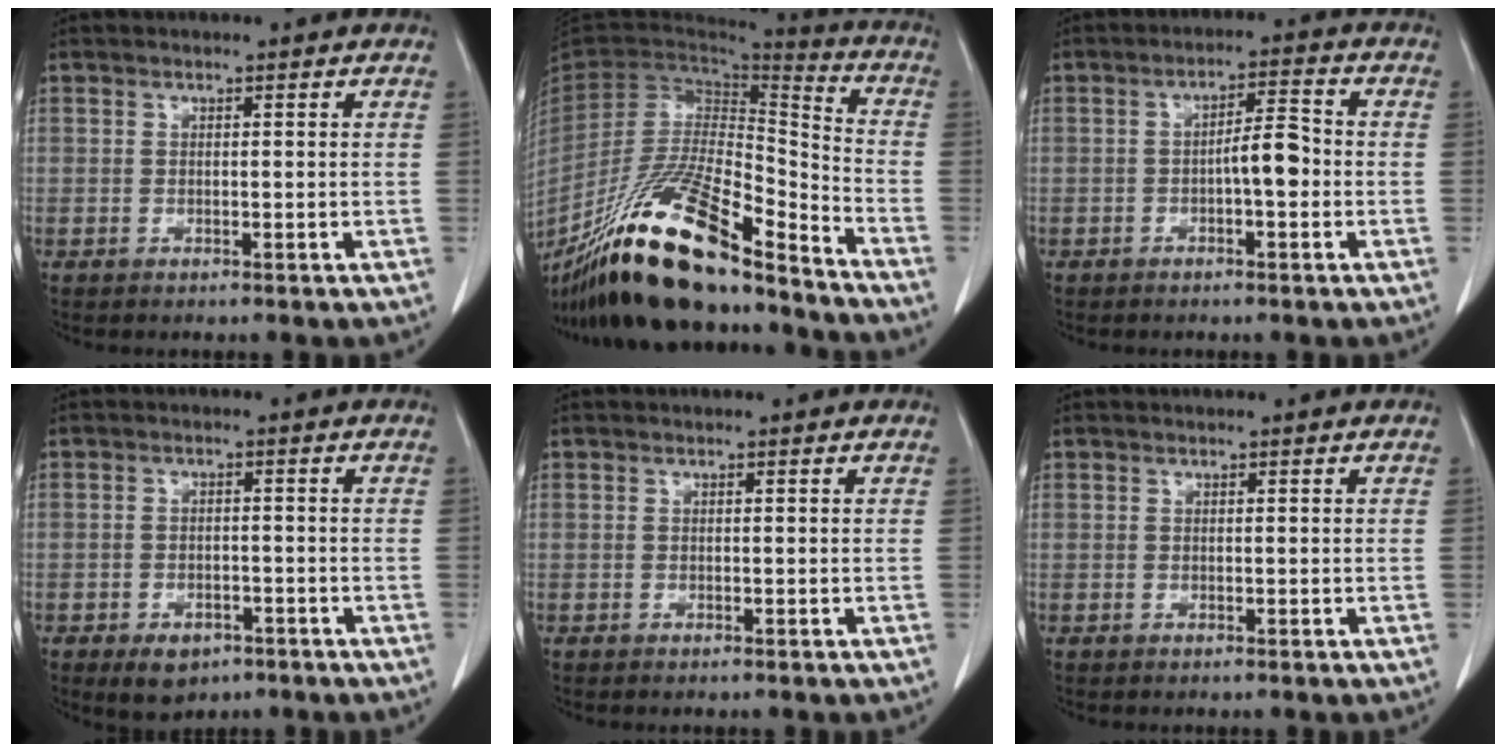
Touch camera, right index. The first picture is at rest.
{"total": 24.4, "force": [-18.5, 3.9, 15.4], "torque": [-0.289, -0.025, -0.335]}
{"total": 4.7, "force": [-0.9, 1.1, 4.5], "torque": [-0.070, 0.017, -0.012]}
{"total": 4.8, "force": [-2.9, 2.9, 2.3], "torque": [-0.034, 0.001, -0.036]}
{"total": 0.0}
{"total": 0.0}